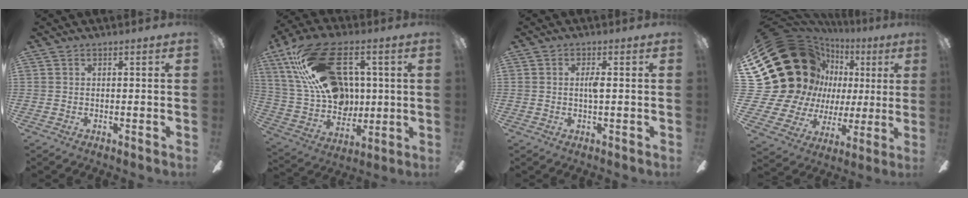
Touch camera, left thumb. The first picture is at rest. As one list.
[{"total": 25.4, "force": [11.1, 15.4, 16.8], "torque": [-0.317, -0.034, 0.199]}, {"total": 2.2, "force": [0.2, 0.4, 2.2], "torque": [-0.044, 0.001, 0.002]}, {"total": 28.4, "force": [7.9, 22.7, 15.1], "torque": [-0.308, -0.074, 0.210]}]